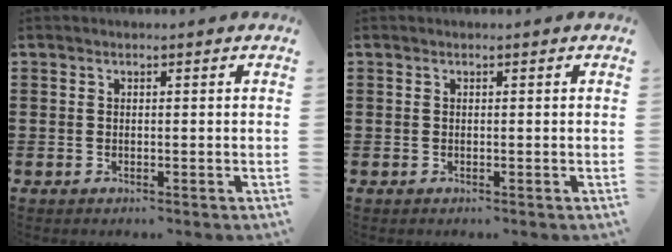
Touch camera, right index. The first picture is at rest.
{"total": 0.0}